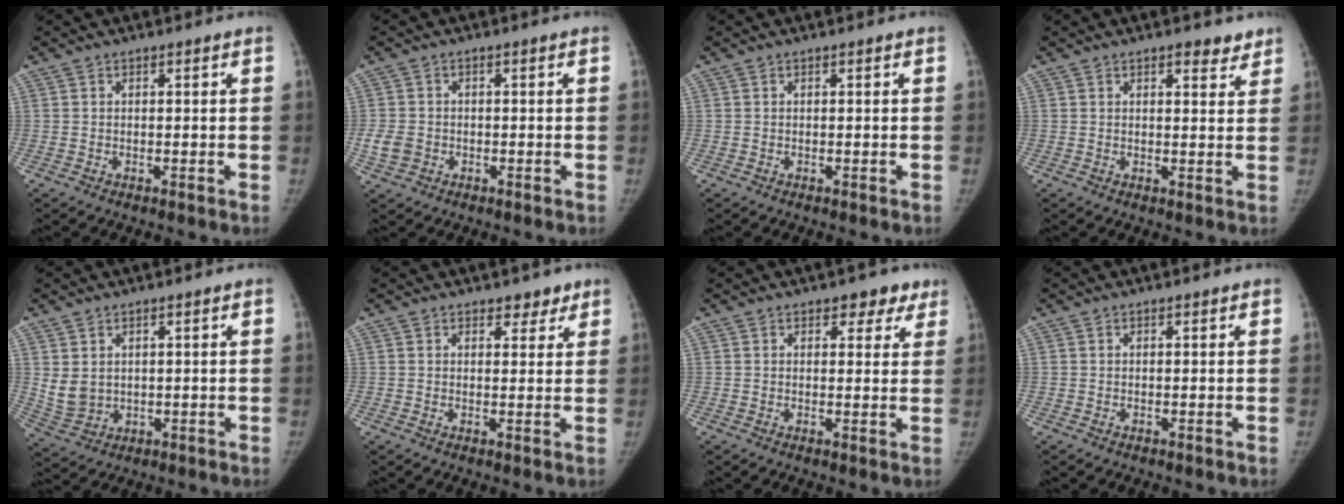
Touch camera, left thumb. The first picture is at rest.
{"total": 3.9, "force": [-1.1, 3.3, 1.8], "torque": [-0.032, 0.006, -0.017]}
{"total": 0.0}
{"total": 3.4, "force": [2.5, 1.5, 1.7], "torque": [-0.002, -0.014, 0.030]}
{"total": 5.0, "force": [1.4, 3.9, 2.8], "torque": [-0.045, -0.014, 0.045]}
{"total": 3.1, "force": [2.3, 1.9, 1.1], "torque": [0.011, -0.012, 0.030]}
{"total": 4.7, "force": [3.0, 2.9, 2.2], "torque": [0.012, -0.011, 0.033]}
{"total": 0.0}